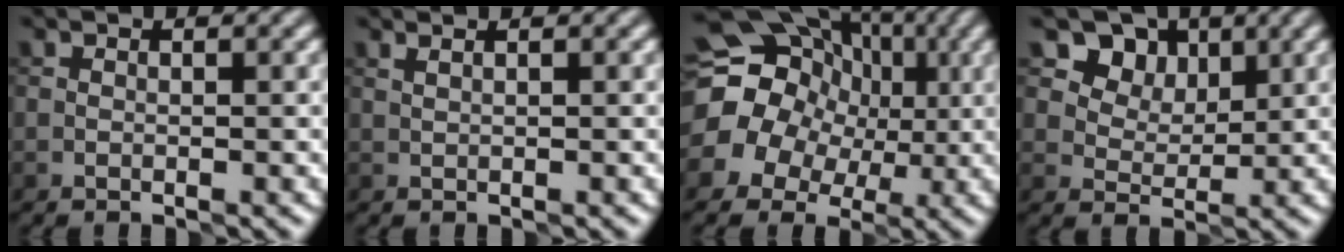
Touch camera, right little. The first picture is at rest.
{"total": 0.8, "force": [0.8, 0.0, 0.3], "torque": [0.000, 0.001, 0.007]}
{"total": 15.4, "force": [2.2, 14.0, 6.0], "torque": [-0.132, 0.029, 0.017]}
{"total": 9.3, "force": [5.6, 6.2, 4.2], "torque": [-0.081, 0.006, 0.092]}